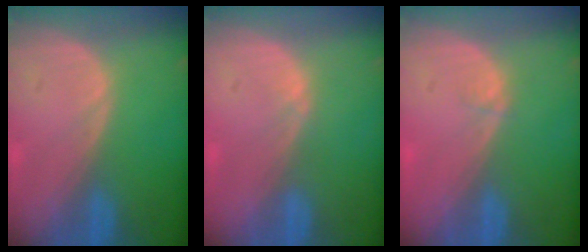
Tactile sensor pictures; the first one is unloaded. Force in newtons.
{"total": 0.7, "press": 0.7, "slide": 0.3}
{"total": 0.5, "press": 0.5, "slide": 0.2}